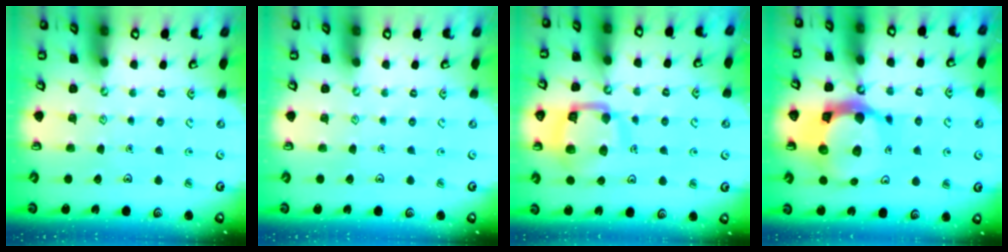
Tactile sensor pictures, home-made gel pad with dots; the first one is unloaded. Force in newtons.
{"total": 0.0}
{"total": 15.5, "press": 15.4, "slide": 1.6}
{"total": 18.6, "press": 18.5, "slide": 2.2}